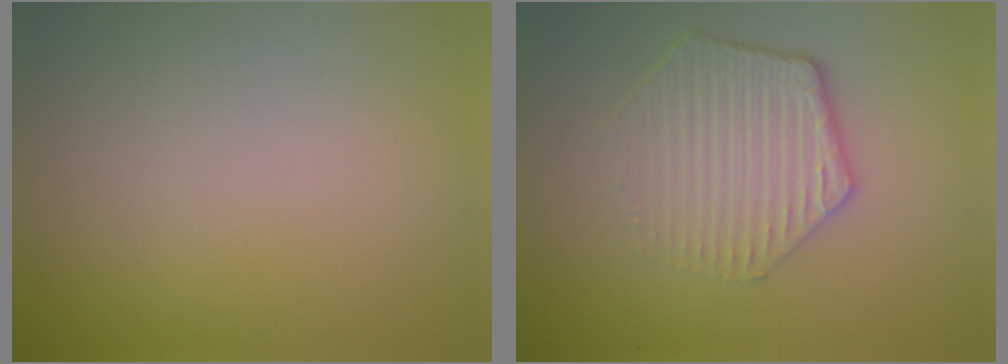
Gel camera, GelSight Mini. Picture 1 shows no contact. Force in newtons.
{"total": 4.1, "press": 3.3, "slide": 2.5}